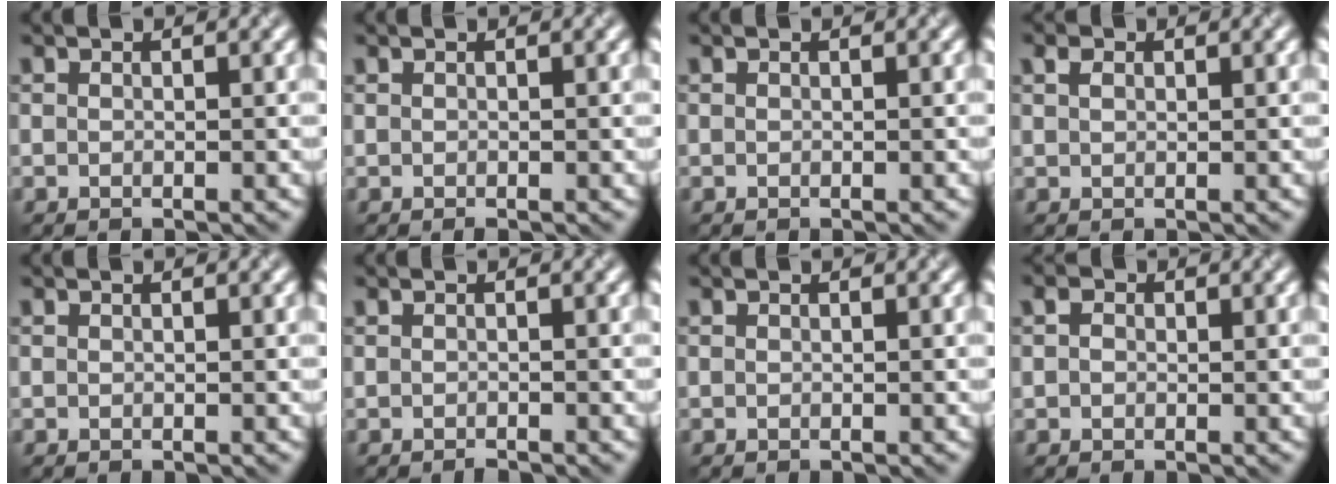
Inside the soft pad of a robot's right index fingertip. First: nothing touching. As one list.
[{"total": 0.0}, {"total": 0.0}, {"total": 0.8, "force": [0.7, 0.4, 0.2], "torque": [-0.003, 0.006, 0.010]}, {"total": 0.0}, {"total": 0.7, "force": [-0.6, 0.0, 0.2], "torque": [0.002, 0.001, -0.013]}, {"total": 0.0}, {"total": 0.6, "force": [0.2, 0.6, 0.1], "torque": [0.001, 0.005, 0.001]}]